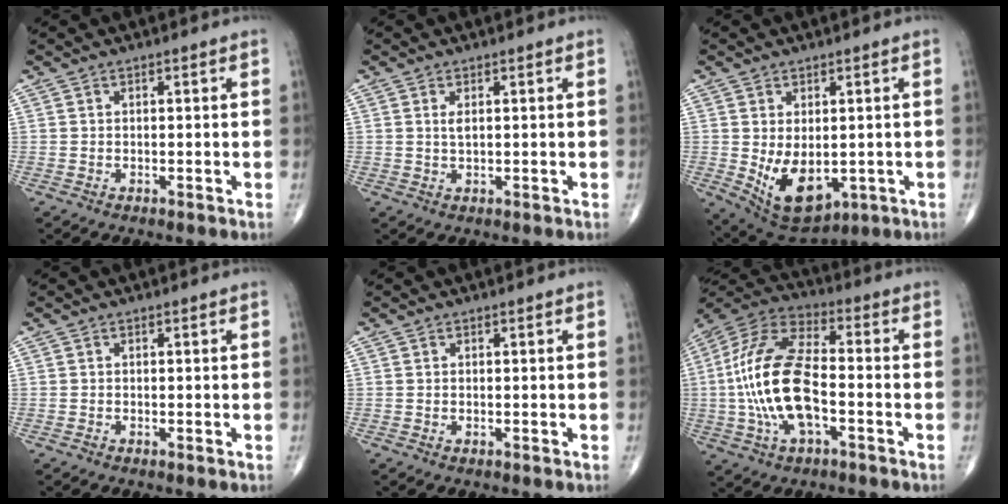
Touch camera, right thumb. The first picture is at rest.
{"total": 1.6, "force": [0.5, 0.6, 1.4], "torque": [-0.029, -0.003, 0.012]}
{"total": 11.0, "force": [-1.5, 6.5, 8.7], "torque": [-0.131, -0.010, 0.003]}
{"total": 0.0}
{"total": 0.0}
{"total": 18.5, "force": [-2.8, 8.5, 16.2], "torque": [-0.342, 0.031, -0.054]}